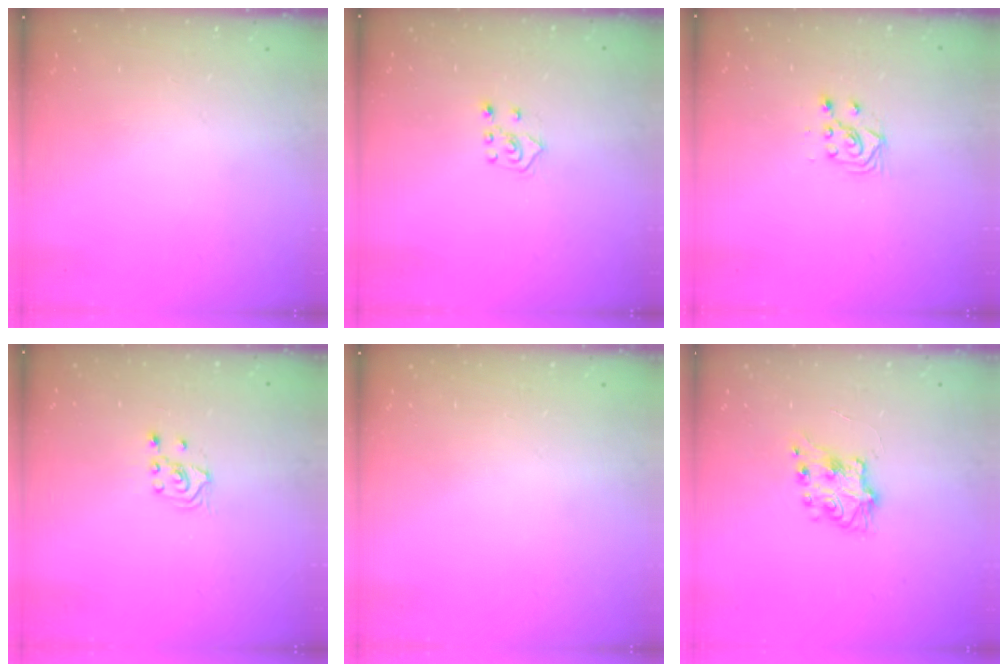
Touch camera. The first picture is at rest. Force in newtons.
{"total": 5.0, "press": 4.9, "slide": 0.8}
{"total": 5.7, "press": 5.6, "slide": 0.9}
{"total": 2.1, "press": 2.0, "slide": 0.8}
{"total": 0.0}
{"total": 7.8, "press": 7.8, "slide": 0.3}